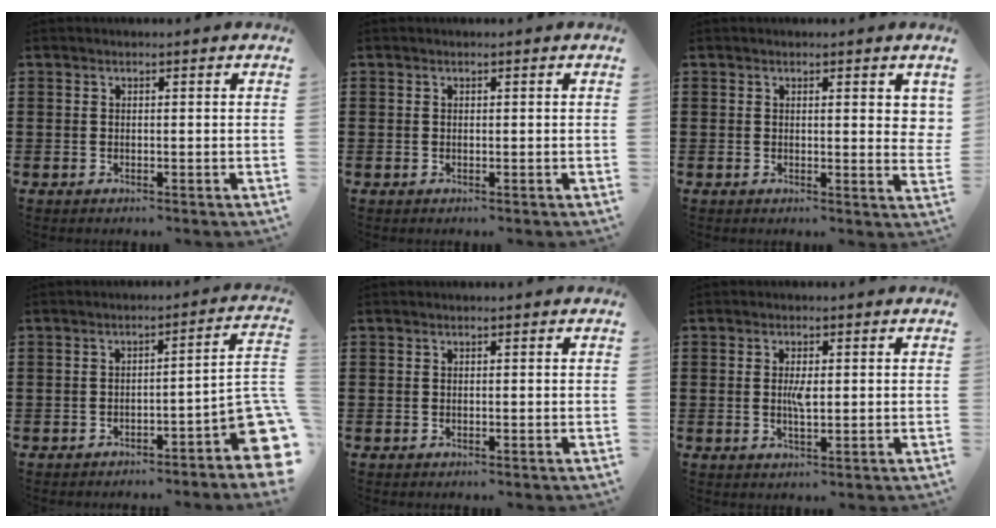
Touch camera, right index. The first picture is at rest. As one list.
[{"total": 0.0}, {"total": 1.7, "force": [0.7, 0.4, 1.5], "torque": [-0.024, 0.000, 0.009]}, {"total": 5.4, "force": [-3.1, 1.0, 4.4], "torque": [-0.065, -0.013, -0.057]}, {"total": 0.0}, {"total": 3.2, "force": [0.1, 1.0, 3.0], "torque": [-0.058, 0.001, 0.001]}]